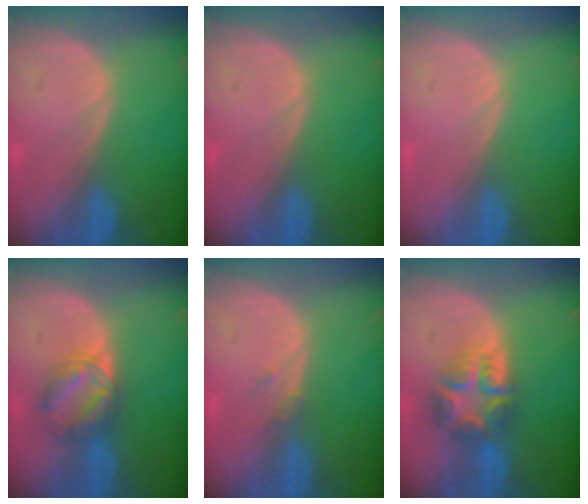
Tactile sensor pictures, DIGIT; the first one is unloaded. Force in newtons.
{"total": 0.0}
{"total": 0.0}
{"total": 5.8, "press": 5.6, "slide": 1.2}
{"total": 1.2, "press": 1.0, "slide": 0.6}
{"total": 7.7, "press": 6.8, "slide": 3.7}